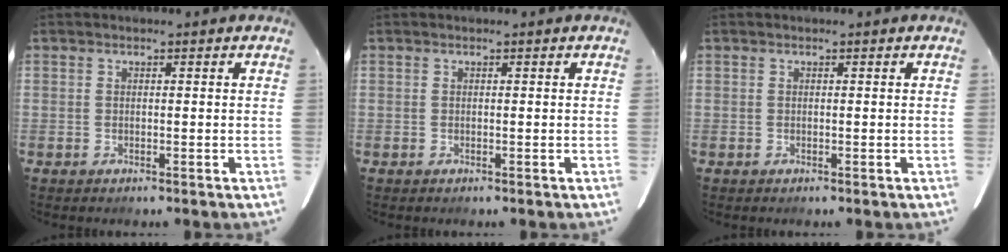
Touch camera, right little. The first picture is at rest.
{"total": 0.0}
{"total": 0.0}